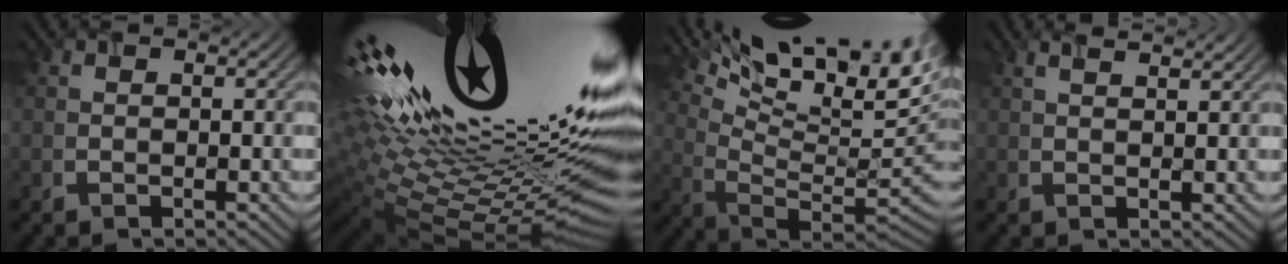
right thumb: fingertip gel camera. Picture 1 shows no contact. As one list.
[{"total": 21.2, "force": [6.5, 7.2, 18.8], "torque": [-0.298, 0.013, 0.140]}, {"total": 15.8, "force": [9.2, 3.9, 12.3], "torque": [-0.198, 0.000, 0.151]}, {"total": 2.4, "force": [1.7, 0.4, 1.6], "torque": [-0.018, 0.004, 0.025]}]